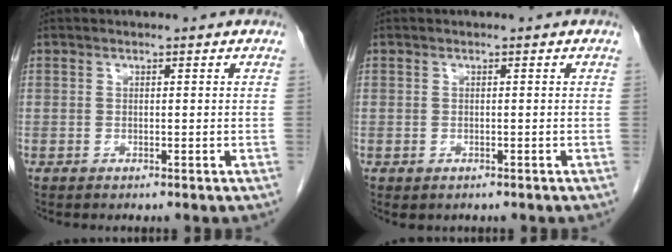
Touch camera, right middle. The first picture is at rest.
{"total": 0.6, "force": [-0.3, 0.5, 0.2], "torque": [-0.009, 0.001, 0.000]}